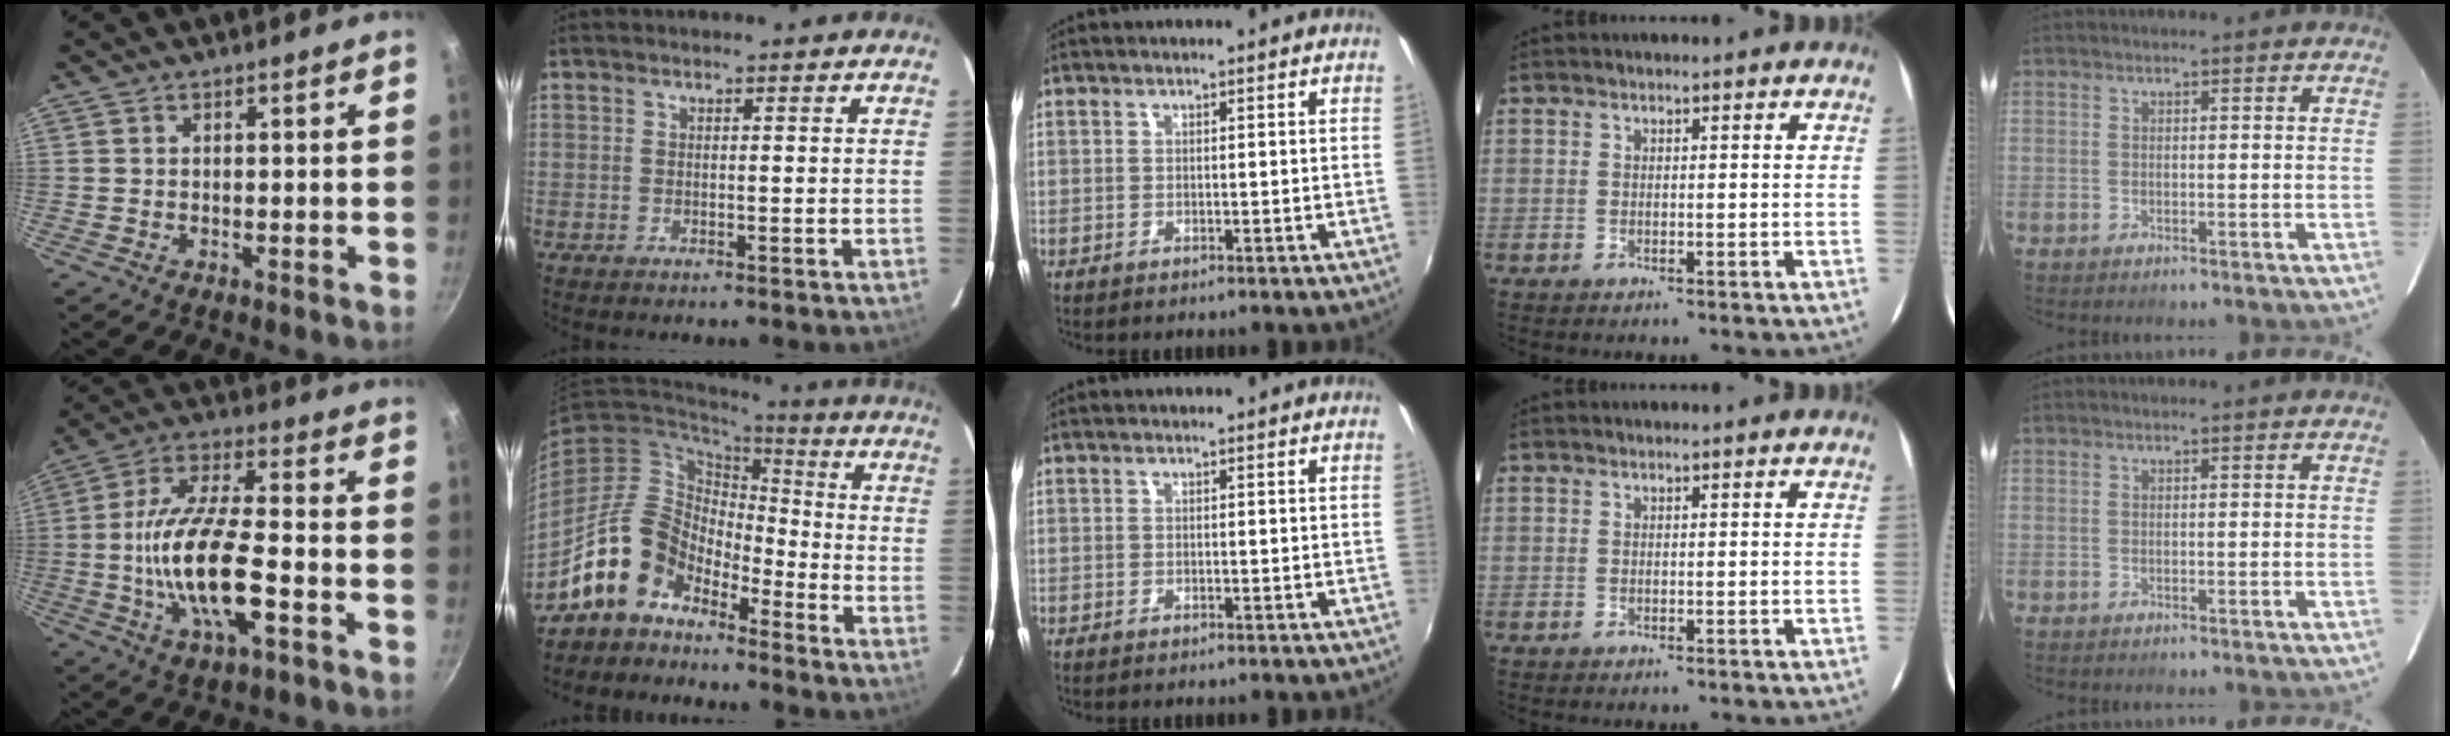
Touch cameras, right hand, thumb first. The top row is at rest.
{"thumb": {"total": 17.0, "force": [-4.5, 5.8, 15.4], "torque": [-0.292, 0.024, -0.092]}, "index": {"total": 12.2, "force": [-9.1, 7.0, 4.1], "torque": [-0.086, 0.028, -0.171]}}